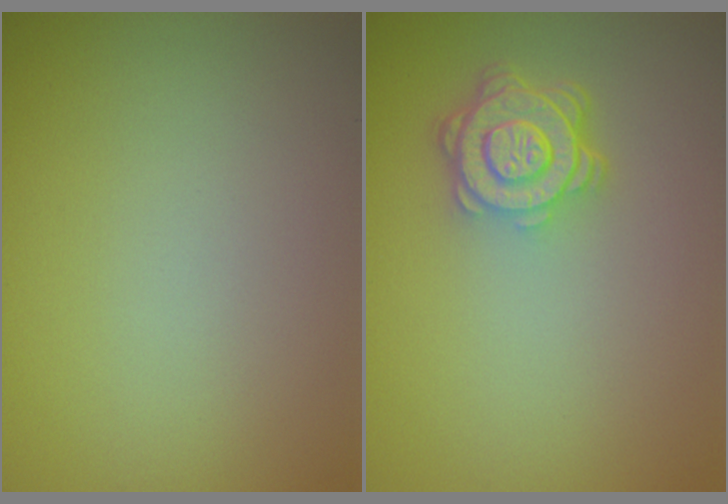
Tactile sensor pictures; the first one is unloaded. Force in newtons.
{"total": 4.5, "press": 3.5, "slide": 2.9}